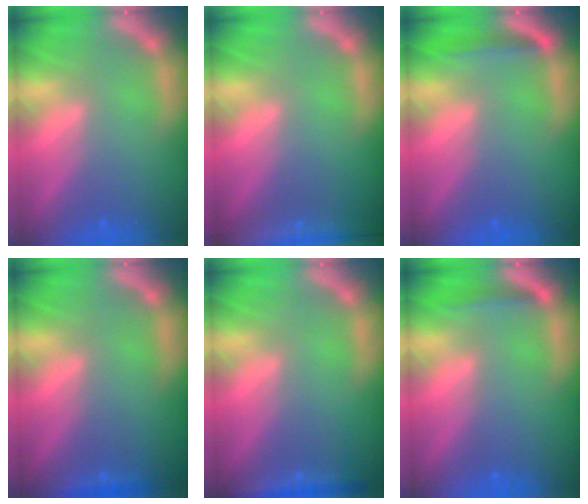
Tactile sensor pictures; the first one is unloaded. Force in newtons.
{"total": 8.0}
{"total": 1.9}
{"total": 0.9}
{"total": 2.4}
{"total": 1.4}